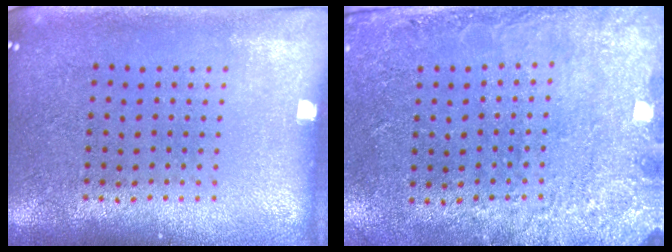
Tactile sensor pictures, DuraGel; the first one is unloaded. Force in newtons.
{"total": 2.8, "press": 1.9, "slide": 2.1}